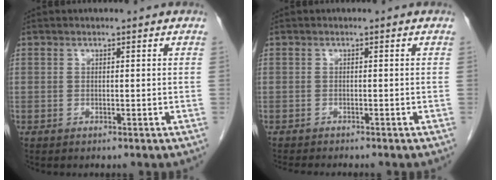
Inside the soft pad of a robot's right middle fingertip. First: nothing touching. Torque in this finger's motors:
{"motor_torque": [0.07, -0.03, 0.00, 0.01]}